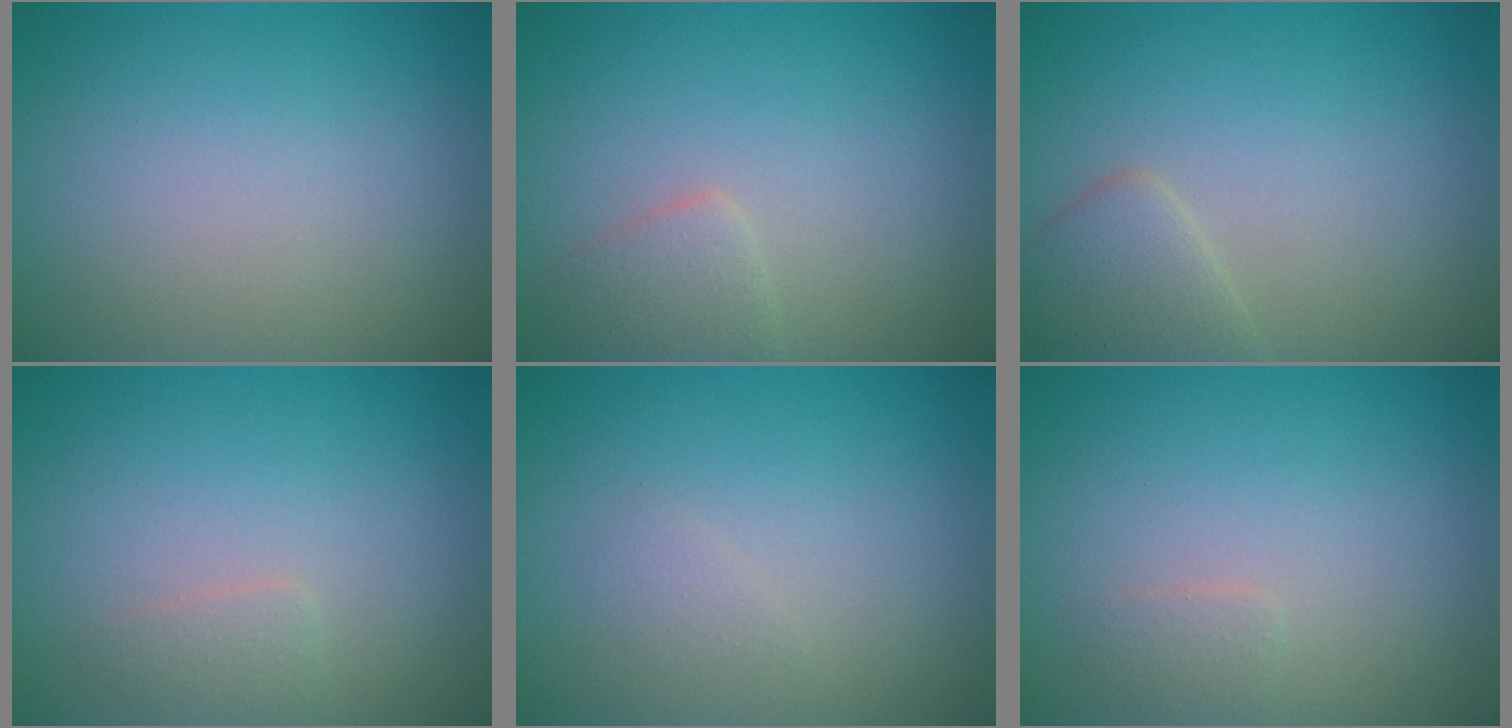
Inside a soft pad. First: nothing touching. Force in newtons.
{"total": 1.9, "press": 1.9, "slide": 0.0}
{"total": 2.5, "press": 2.5, "slide": 0.2}
{"total": 1.0, "press": 1.0, "slide": 0.1}
{"total": 0.8, "press": 0.8, "slide": 0.1}
{"total": 0.9, "press": 0.9, "slide": 0.0}